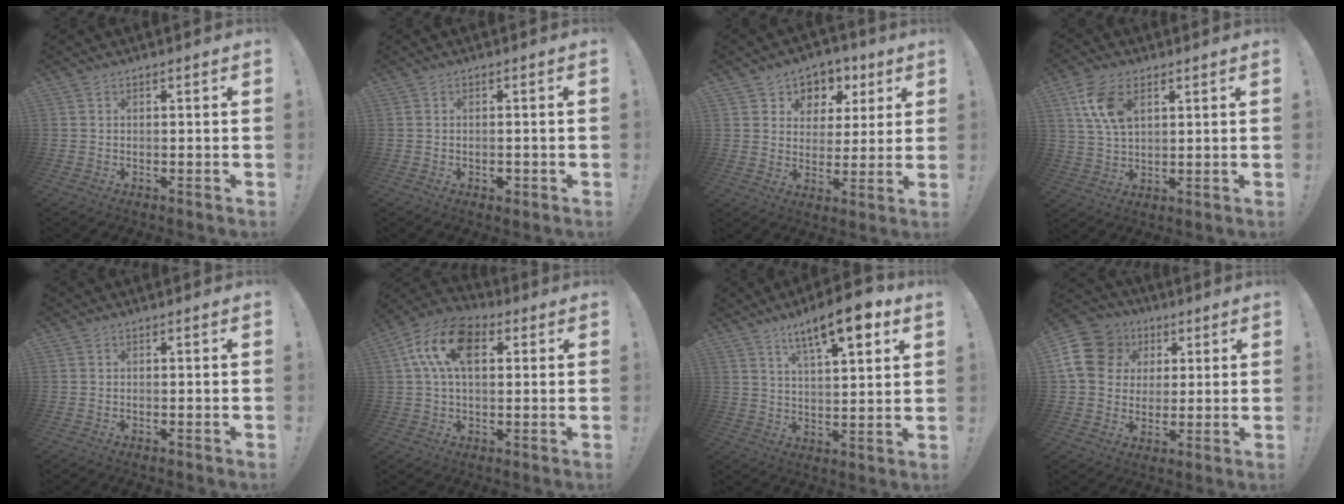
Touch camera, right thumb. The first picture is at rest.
{"total": 1.3, "force": [-0.8, 0.8, 0.8], "torque": [-0.009, 0.002, -0.013]}
{"total": 7.0, "force": [2.8, 6.2, 1.5], "torque": [-0.018, -0.025, 0.056]}
{"total": 10.3, "force": [4.6, 5.8, 7.1], "torque": [-0.139, -0.009, 0.087]}
{"total": 0.0}
{"total": 15.4, "force": [5.0, 9.0, 11.4], "torque": [-0.210, 0.005, 0.091]}
{"total": 13.0, "force": [8.0, 2.9, 9.9], "torque": [-0.159, -0.037, 0.129]}
{"total": 16.2, "force": [4.9, 13.6, 7.5], "torque": [-0.125, -0.014, 0.104]}